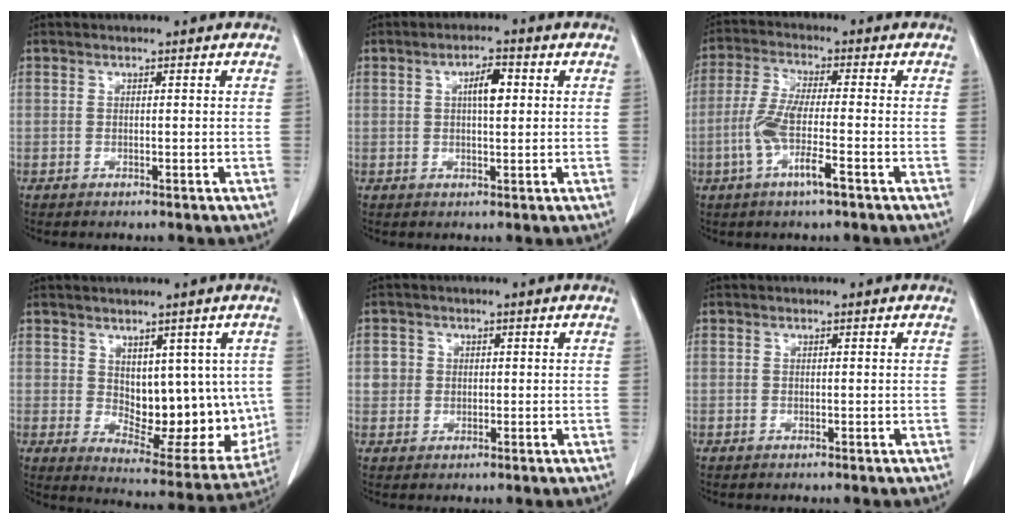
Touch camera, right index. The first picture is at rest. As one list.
[{"total": 3.9, "force": [0.9, 1.2, 3.6], "torque": [-0.062, 0.007, 0.014]}, {"total": 8.3, "force": [-3.1, 0.6, 7.7], "torque": [-0.157, -0.007, -0.064]}, {"total": 13.4, "force": [1.3, 7.1, 11.3], "torque": [-0.137, -0.007, 0.042]}, {"total": 2.5, "force": [0.4, 2.4, 0.3], "torque": [0.006, 0.004, 0.007]}, {"total": 0.0}]